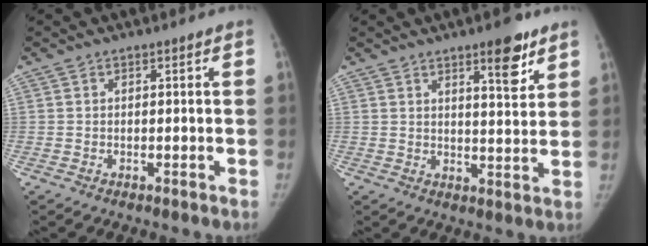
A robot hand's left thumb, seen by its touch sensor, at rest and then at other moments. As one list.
[{"total": 7.5, "force": [4.7, 2.1, 5.4], "torque": [-0.061, -0.030, 0.066]}]